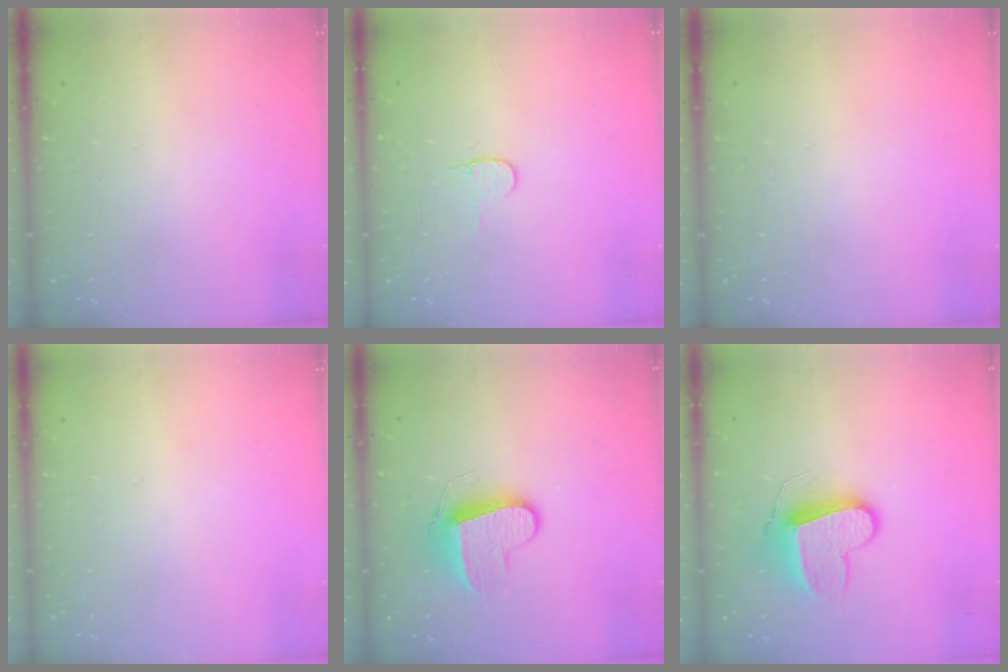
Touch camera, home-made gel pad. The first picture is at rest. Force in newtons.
{"total": 3.8, "press": 3.8, "slide": 0.4}
{"total": 0.0}
{"total": 0.0}
{"total": 9.1, "press": 9.1, "slide": 0.2}
{"total": 9.9, "press": 9.9, "slide": 0.0}